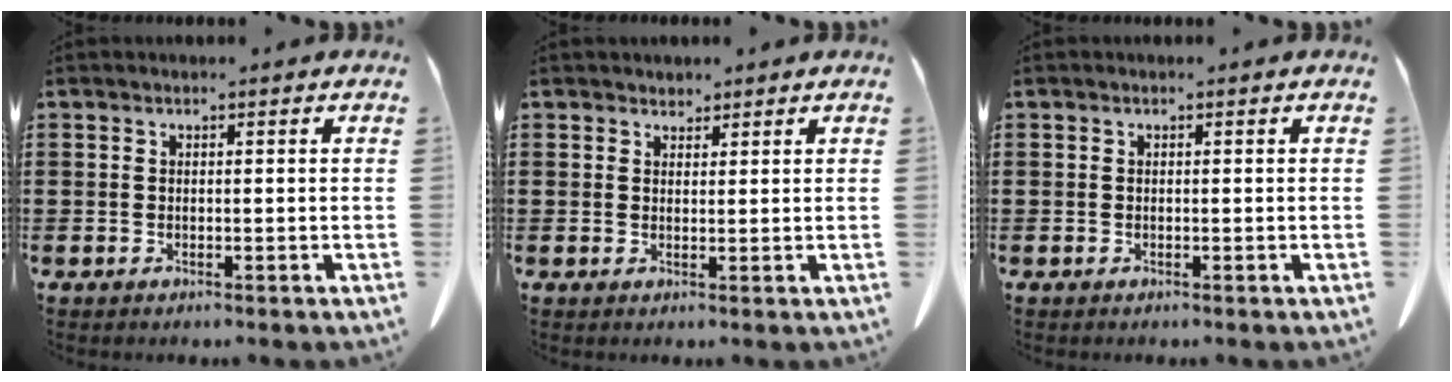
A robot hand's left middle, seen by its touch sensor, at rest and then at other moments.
{"total": 1.6, "force": [1.5, 0.6, -0.1], "torque": [-0.003, 0.003, 0.030]}
{"total": 0.0}